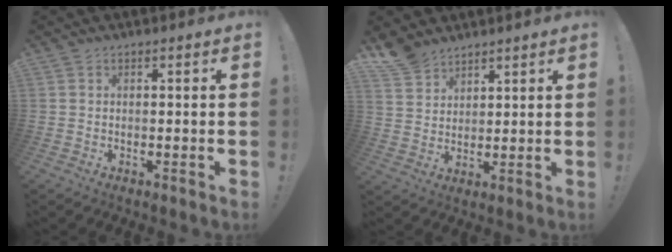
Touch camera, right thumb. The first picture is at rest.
{"total": 7.8, "force": [6.4, 4.3, 1.5], "torque": [-0.026, -0.047, 0.125]}